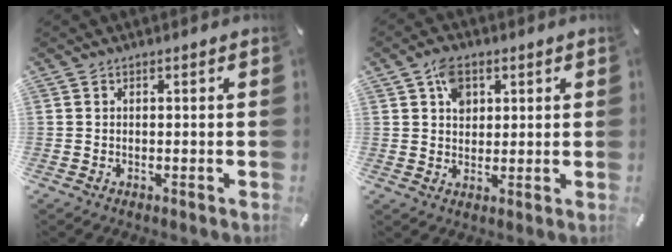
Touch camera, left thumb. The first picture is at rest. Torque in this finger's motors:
{"motor_torque": [1.11, 0.65, 0.35, -0.42, 0.15]}